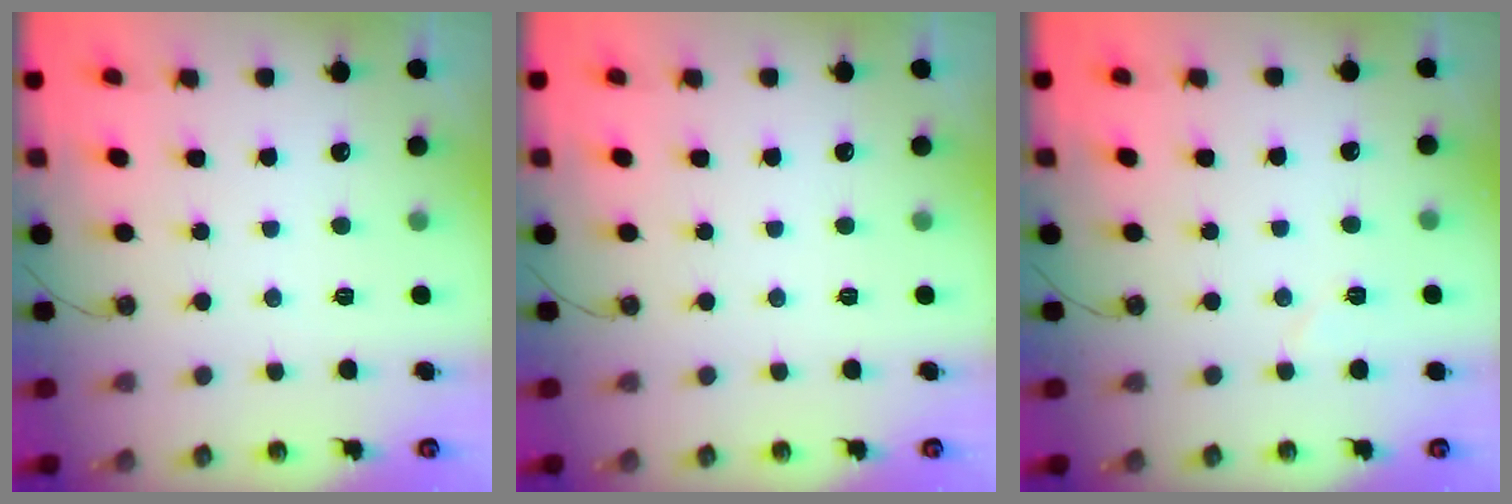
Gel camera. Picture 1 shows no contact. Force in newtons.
{"total": 0.0}
{"total": 5.3, "press": 4.4, "slide": 2.8}